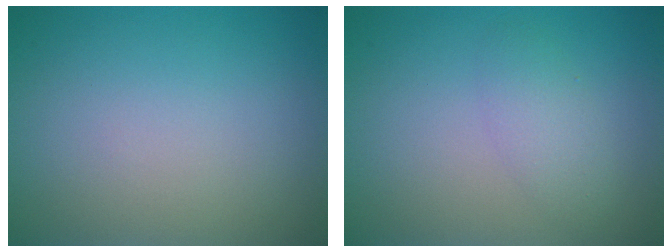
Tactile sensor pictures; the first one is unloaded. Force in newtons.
{"total": 1.9, "press": 1.9, "slide": 0.1}